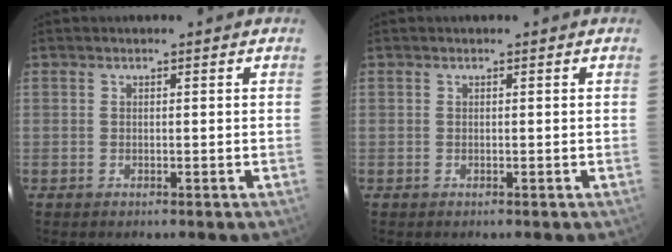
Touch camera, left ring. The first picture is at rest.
{"total": 0.0}